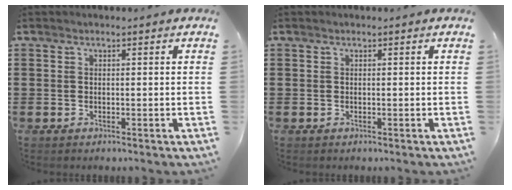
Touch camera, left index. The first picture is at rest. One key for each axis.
{"total": 0.0}